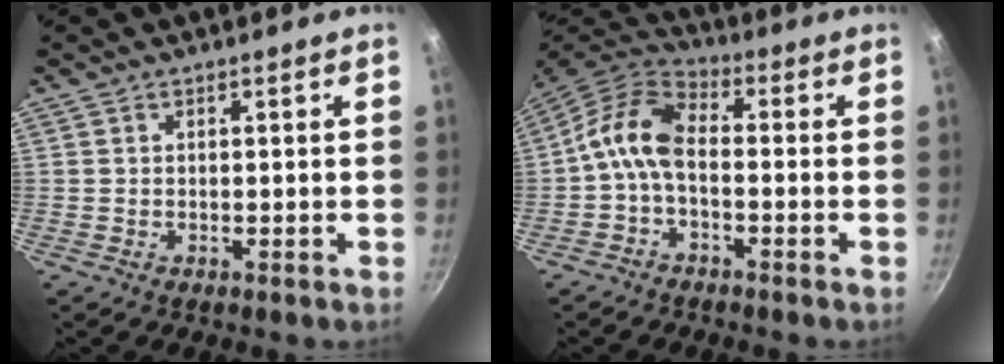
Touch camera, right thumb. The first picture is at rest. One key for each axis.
{"total": 9.2, "fx": -1.7, "fy": 5.3, "fz": 7.4, "tx": -0.141, "ty": 0.043, "tz": -0.049}